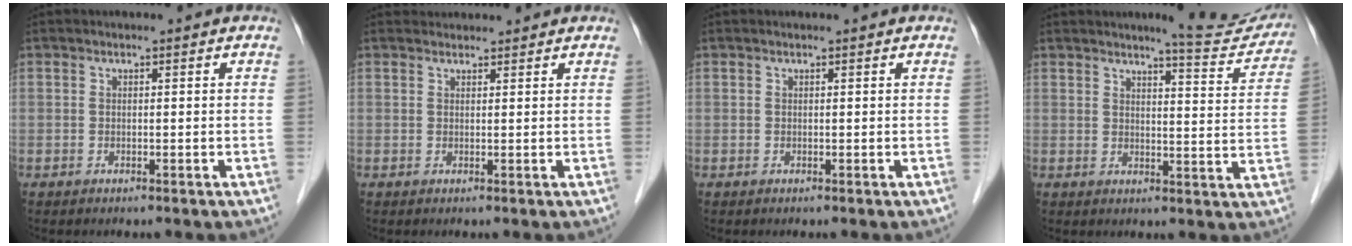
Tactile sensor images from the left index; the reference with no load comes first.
{"total": 2.6, "force": [2.5, 0.6, 0.0], "torque": [-0.005, 0.025, 0.038]}
{"total": 0.7, "force": [0.6, 0.0, 0.3], "torque": [-0.006, 0.008, 0.010]}
{"total": 9.3, "force": [8.8, 0.8, 2.9], "torque": [-0.029, -0.024, 0.097]}